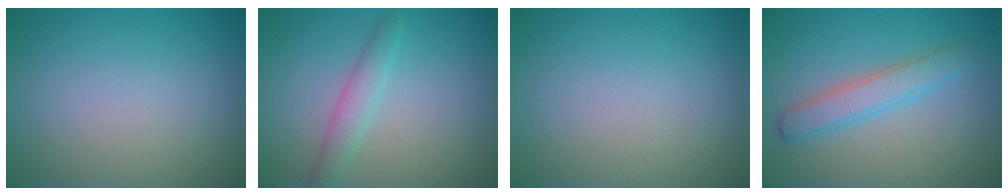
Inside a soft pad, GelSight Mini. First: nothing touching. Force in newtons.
{"total": 2.0, "press": 2.0, "slide": 0.1}
{"total": 0.0}
{"total": 3.1, "press": 3.1, "slide": 0.1}